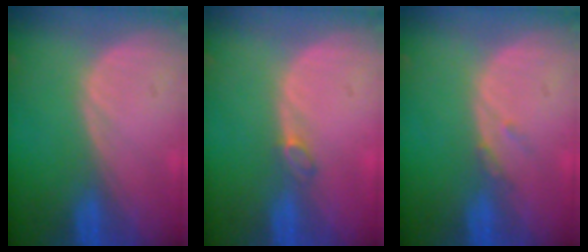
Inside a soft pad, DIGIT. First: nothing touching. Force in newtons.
{"total": 1.4, "press": 1.3, "slide": 0.3}
{"total": 1.2, "press": 1.2, "slide": 0.3}